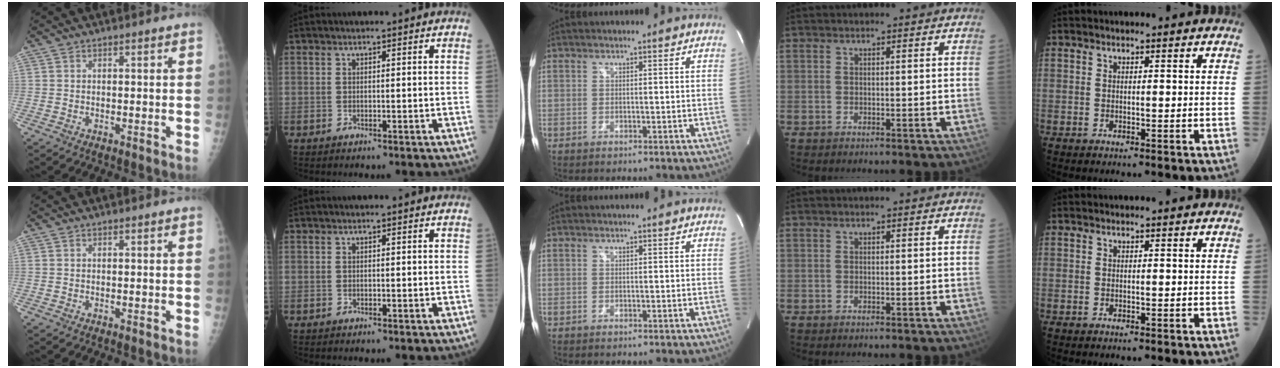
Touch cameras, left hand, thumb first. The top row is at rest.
{}